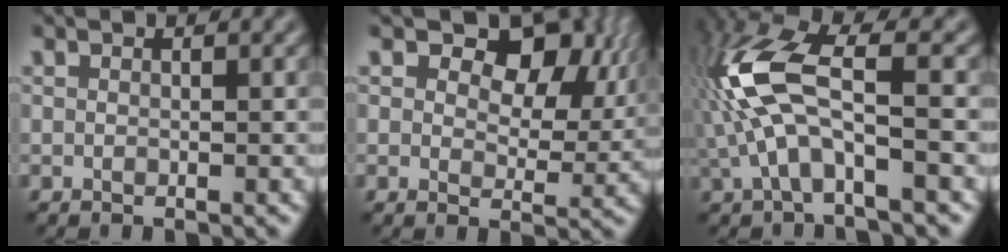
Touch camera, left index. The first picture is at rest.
{"total": 8.4, "force": [3.7, 5.1, 5.6], "torque": [-0.081, -0.006, 0.055]}
{"total": 8.0, "force": [-0.3, 3.0, 7.4], "torque": [-0.176, 0.025, -0.014]}